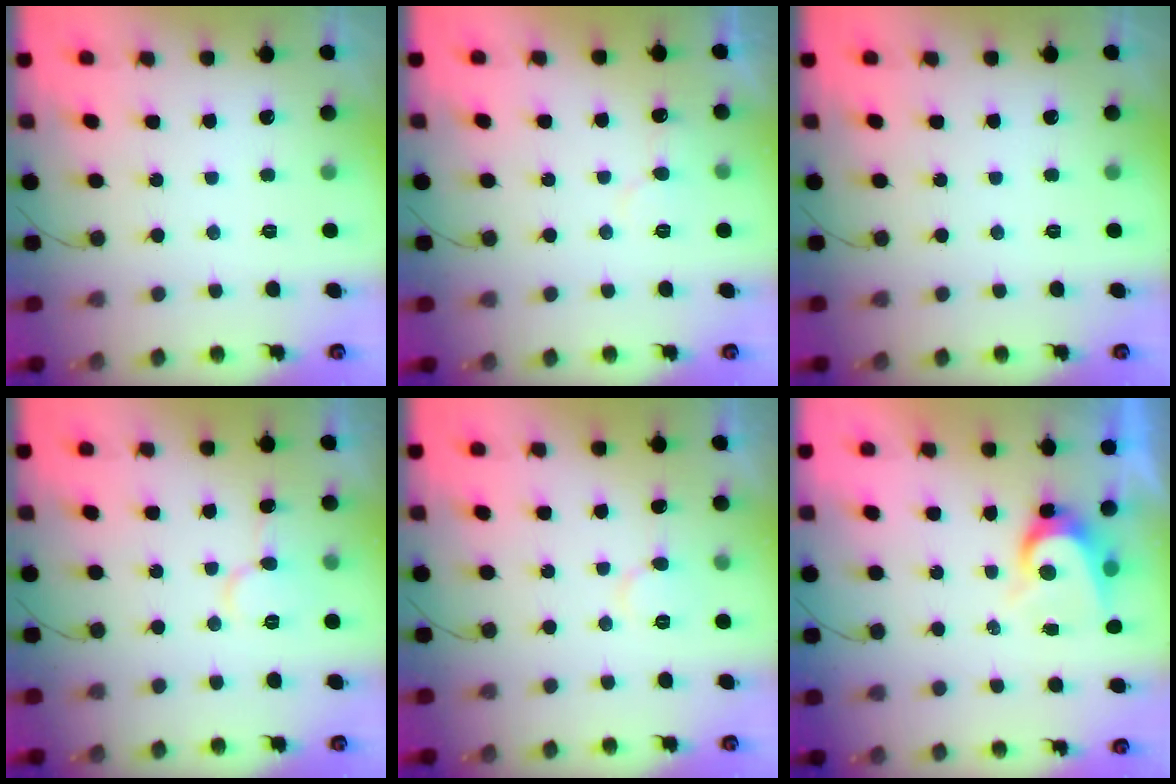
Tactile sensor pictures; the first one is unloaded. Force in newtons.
{"total": 5.1, "press": 5.1, "slide": 0.3}
{"total": 0.0}
{"total": 7.2, "press": 7.2, "slide": 0.7}
{"total": 4.6, "press": 4.6, "slide": 0.6}
{"total": 7.1, "press": 7.1, "slide": 0.8}